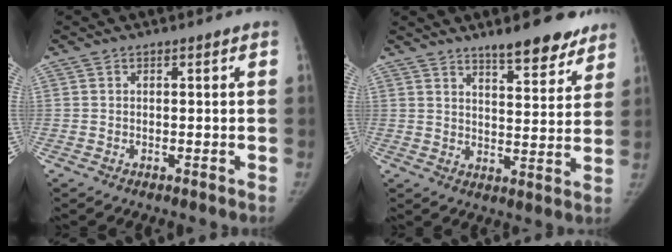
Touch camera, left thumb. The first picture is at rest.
{"total": 10.7, "force": [8.3, 3.2, 6.1], "torque": [-0.050, -0.053, 0.120]}